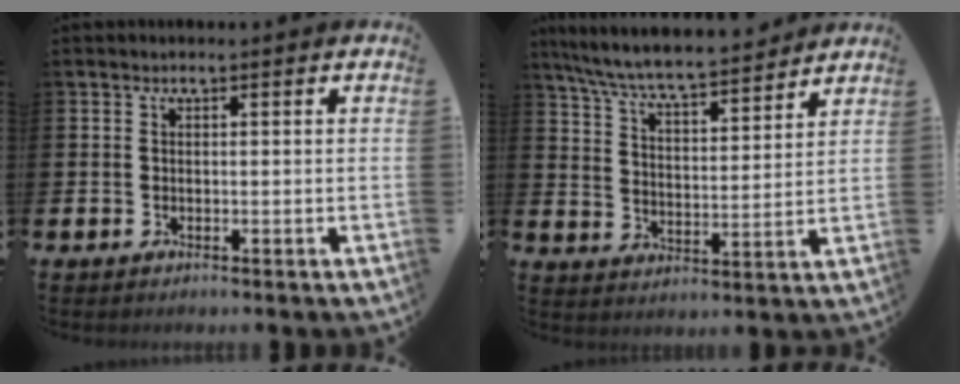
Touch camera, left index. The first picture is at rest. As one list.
[{"total": 7.5, "force": [7.1, 0.6, 2.1], "torque": [-0.073, -0.050, 0.125]}]